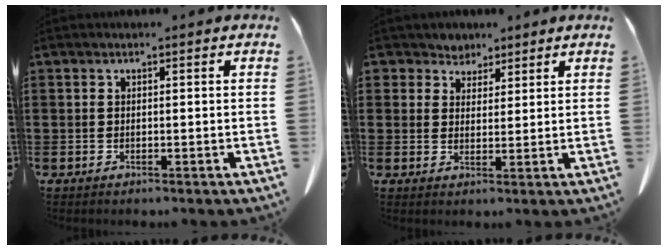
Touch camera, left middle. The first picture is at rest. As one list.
[{"total": 3.3, "force": [2.8, 1.8, -0.2], "torque": [-0.012, -0.001, 0.052]}]